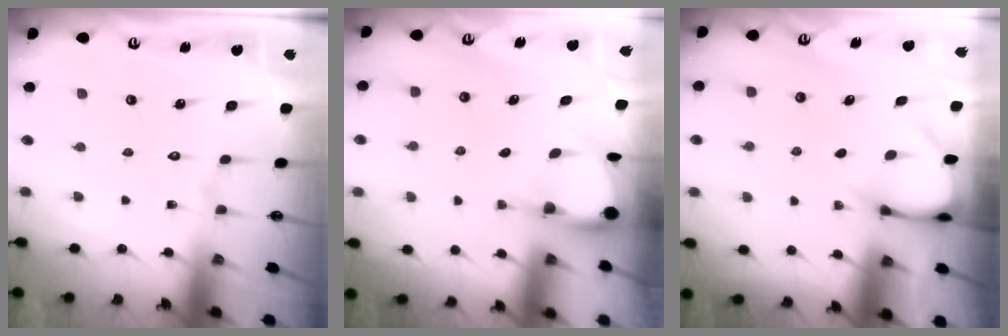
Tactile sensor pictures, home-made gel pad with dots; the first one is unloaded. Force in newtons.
{"total": 3.4, "press": 3.4, "slide": 0.3}
{"total": 3.4, "press": 3.4, "slide": 0.3}